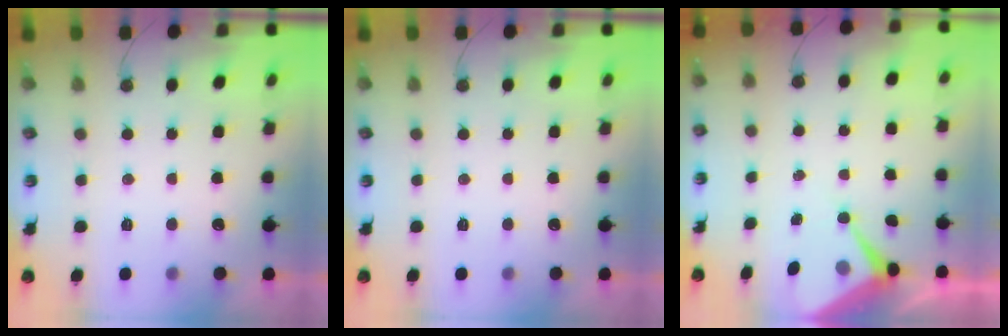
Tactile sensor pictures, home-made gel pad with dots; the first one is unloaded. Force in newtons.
{"total": 0.0}
{"total": 6.3, "press": 6.3, "slide": 0.5}